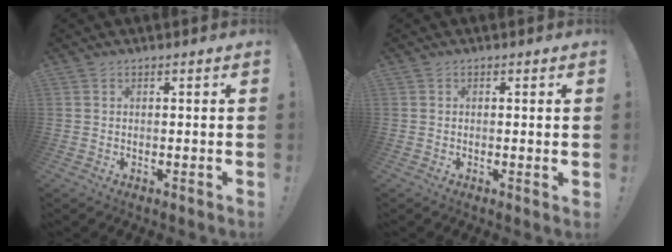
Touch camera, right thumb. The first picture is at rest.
{"total": 1.0, "force": [0.4, -0.2, 0.9], "torque": [-0.012, -0.003, 0.006]}